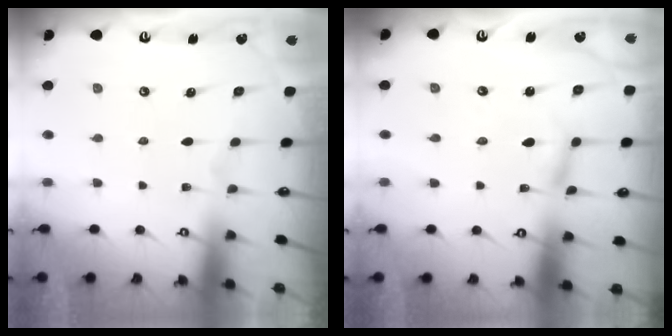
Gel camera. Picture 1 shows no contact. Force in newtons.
{"total": 2.8, "press": 2.8, "slide": 0.2}